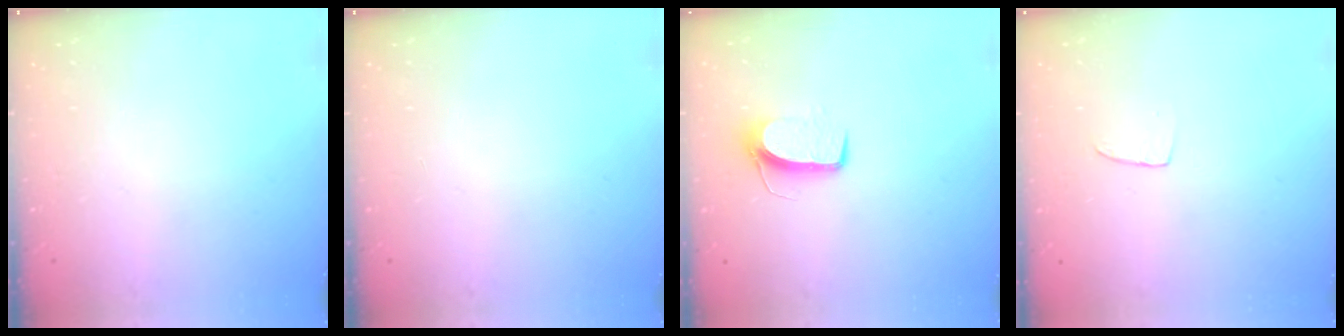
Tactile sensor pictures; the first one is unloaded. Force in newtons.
{"total": 0.0}
{"total": 7.8, "press": 7.7, "slide": 0.5}
{"total": 4.3, "press": 4.3, "slide": 0.3}